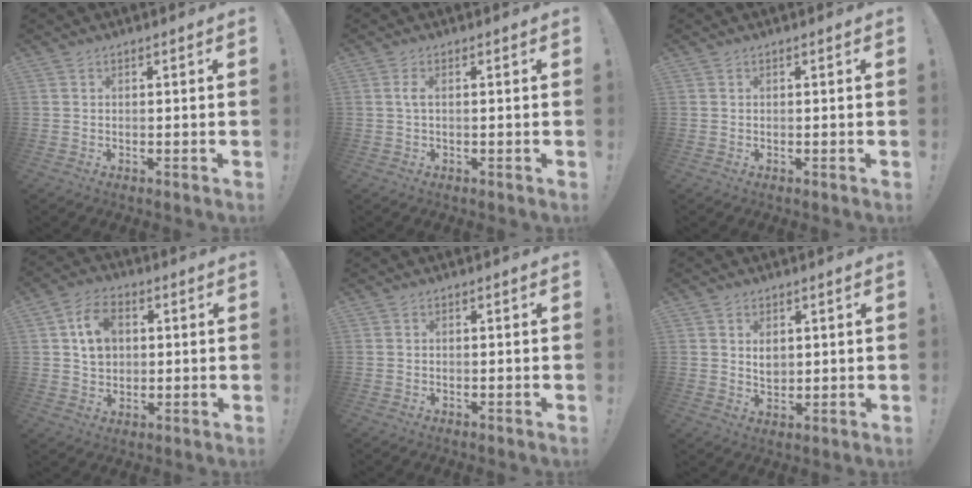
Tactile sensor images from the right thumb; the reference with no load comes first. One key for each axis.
{"total": 1.8, "fx": 0.1, "fy": 0.2, "fz": 1.8, "tx": -0.035, "ty": 0.003, "tz": 0.000}
{"total": 0.0}
{"total": 10.2, "fx": 2.8, "fy": 7.9, "fz": 5.7, "tx": -0.078, "ty": 0.003, "tz": 0.055}
{"total": 0.0}
{"total": 4.0, "fx": 1.7, "fy": 3.1, "fz": 1.8, "tx": -0.018, "ty": -0.013, "tz": 0.028}